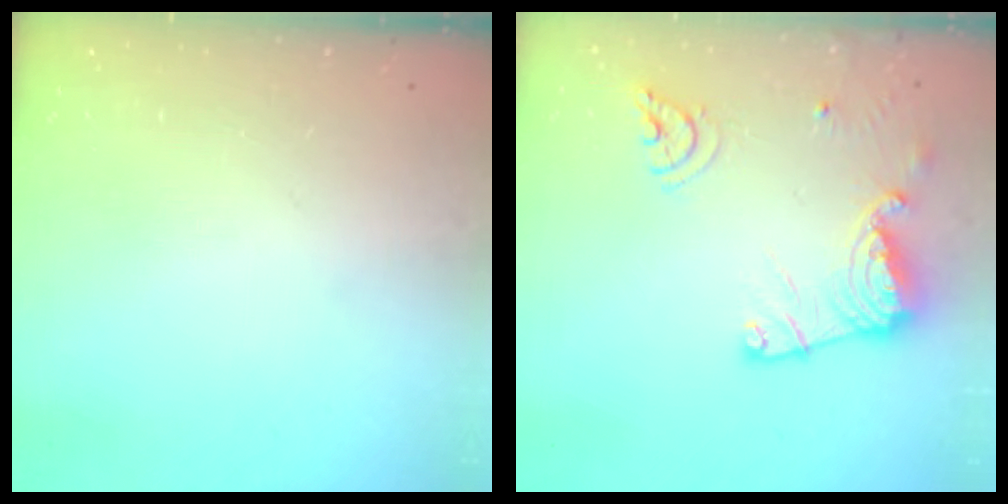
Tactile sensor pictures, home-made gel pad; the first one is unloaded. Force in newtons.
{"total": 15.2, "press": 15.1, "slide": 1.8}